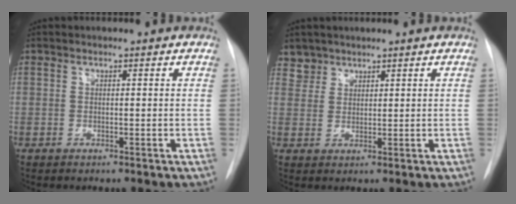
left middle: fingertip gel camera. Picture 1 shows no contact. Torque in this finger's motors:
{"motor_torque": [0.40, -0.57, -0.04, 0.00]}